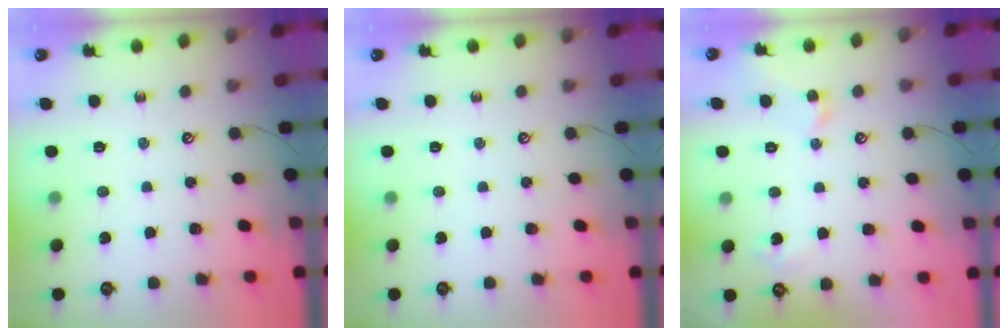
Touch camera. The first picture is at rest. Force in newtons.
{"total": 0.0}
{"total": 3.4, "press": 3.3, "slide": 0.5}